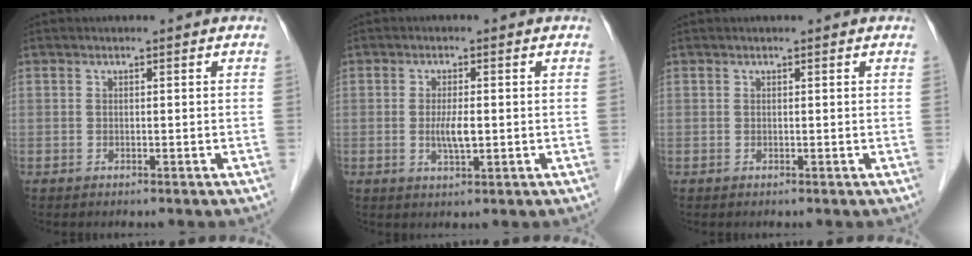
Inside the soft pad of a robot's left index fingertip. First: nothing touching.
{"total": 3.4, "force": [-0.3, 0.7, 3.3], "torque": [-0.067, -0.006, -0.005]}
{"total": 0.5, "force": [0.4, 0.1, 0.2], "torque": [-0.006, 0.005, 0.005]}